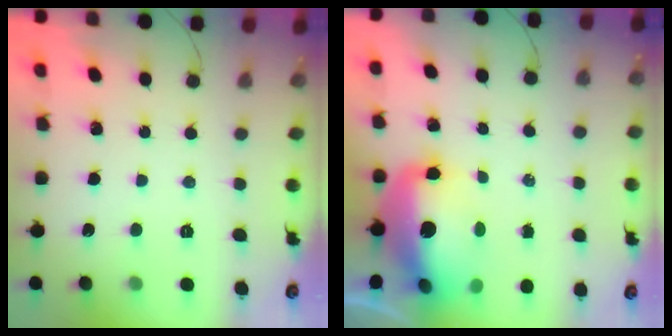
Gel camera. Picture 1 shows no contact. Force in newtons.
{"total": 15.6, "press": 15.2, "slide": 3.5}